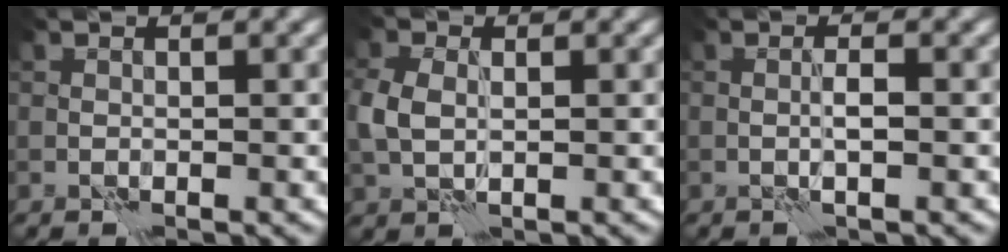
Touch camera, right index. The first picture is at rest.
{"total": 2.8, "force": [0.4, 2.0, 2.0], "torque": [-0.053, 0.002, 0.006]}
{"total": 1.1, "force": [0.0, -0.2, 1.1], "torque": [-0.020, 0.003, 0.000]}